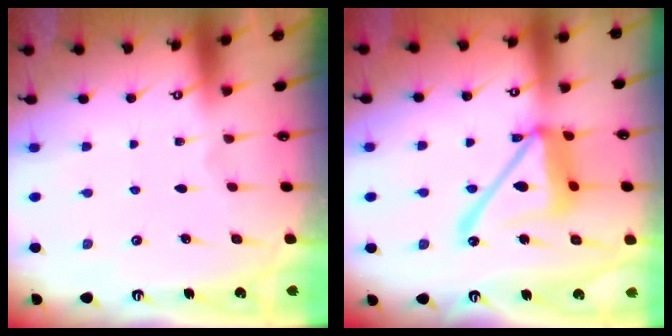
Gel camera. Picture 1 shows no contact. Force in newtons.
{"total": 17.4, "press": 17.3, "slide": 1.7}